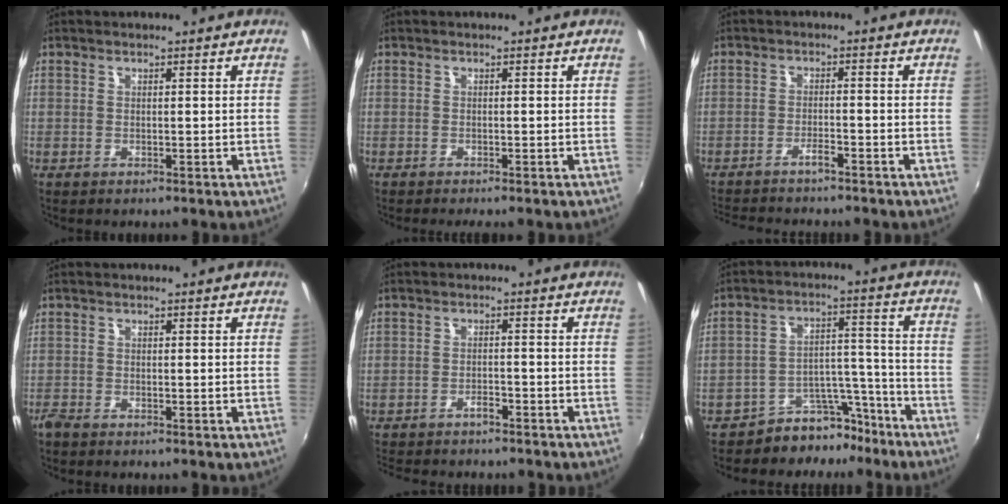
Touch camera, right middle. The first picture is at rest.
{"total": 1.2, "force": [-1.1, -0.1, 0.5], "torque": [-0.009, -0.008, -0.018]}
{"total": 6.4, "force": [-5.8, 0.5, 2.8], "torque": [-0.066, -0.004, -0.095]}
{"total": 1.7, "force": [-1.5, 0.3, 0.7], "torque": [-0.017, -0.008, -0.032]}
{"total": 5.9, "force": [-5.3, 1.5, 2.1], "torque": [-0.061, -0.005, -0.082]}
{"total": 8.6, "force": [-7.4, 4.3, 1.4], "torque": [-0.011, 0.053, -0.108]}